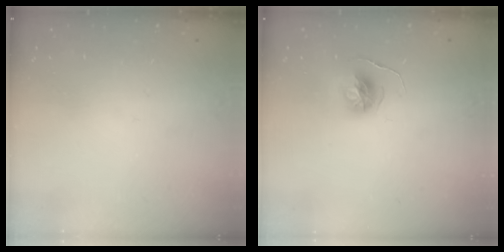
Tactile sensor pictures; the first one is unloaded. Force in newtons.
{"total": 6.4, "press": 6.4, "slide": 0.6}